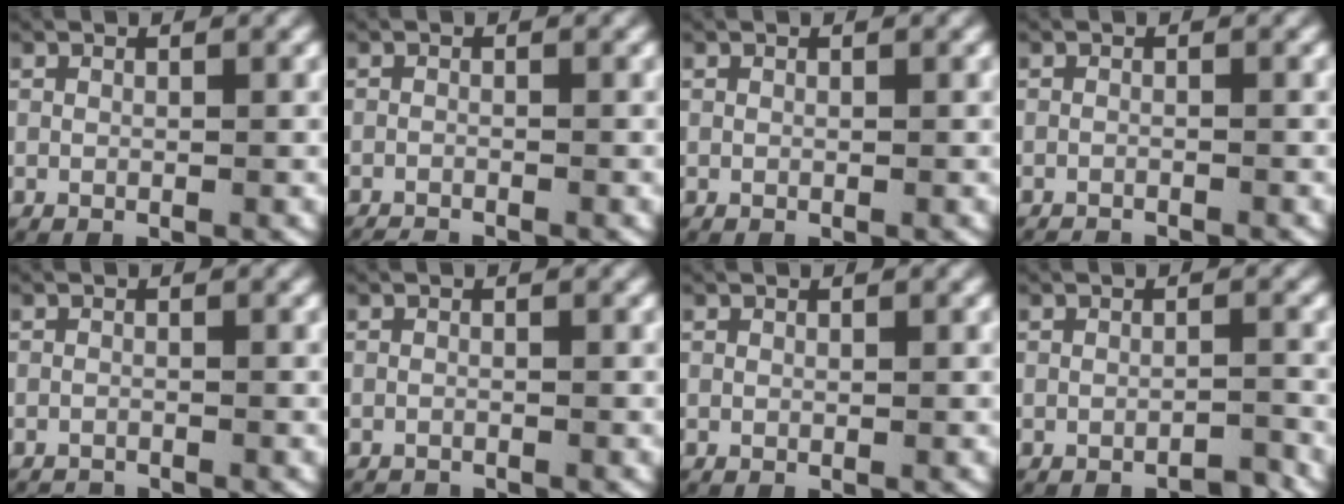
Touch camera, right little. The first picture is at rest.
{"total": 1.5, "force": [-1.5, 0.1, 0.1], "torque": [-0.008, -0.011, -0.022]}
{"total": 0.0}
{"total": 1.5, "force": [-1.5, 0.0, 0.0], "torque": [-0.007, -0.011, -0.020]}
{"total": 1.3, "force": [-1.3, -0.1, -0.1], "torque": [-0.003, -0.010, -0.019]}
{"total": 0.9, "force": [-0.9, -0.1, -0.1], "torque": [-0.003, -0.010, -0.012]}
{"total": 0.0}
{"total": 1.3, "force": [-1.3, 0.0, 0.1], "torque": [0.000, 0.001, -0.024]}